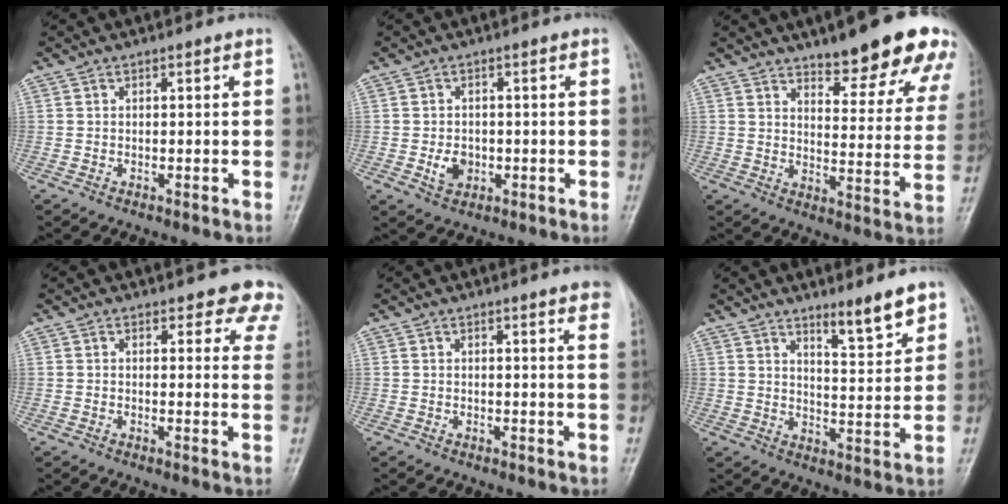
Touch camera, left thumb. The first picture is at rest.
{"total": 3.6, "force": [-0.8, 2.8, 2.1], "torque": [-0.026, 0.002, -0.009]}
{"total": 19.6, "force": [14.0, 5.4, 12.6], "torque": [-0.119, -0.077, 0.177]}
{"total": 8.2, "force": [7.2, 3.2, 2.2], "torque": [0.027, -0.032, 0.056]}
{"total": 4.8, "force": [3.6, 0.5, 3.2], "torque": [-0.030, -0.003, 0.028]}
{"total": 7.6, "force": [5.9, 1.1, 4.7], "torque": [-0.065, -0.055, 0.096]}